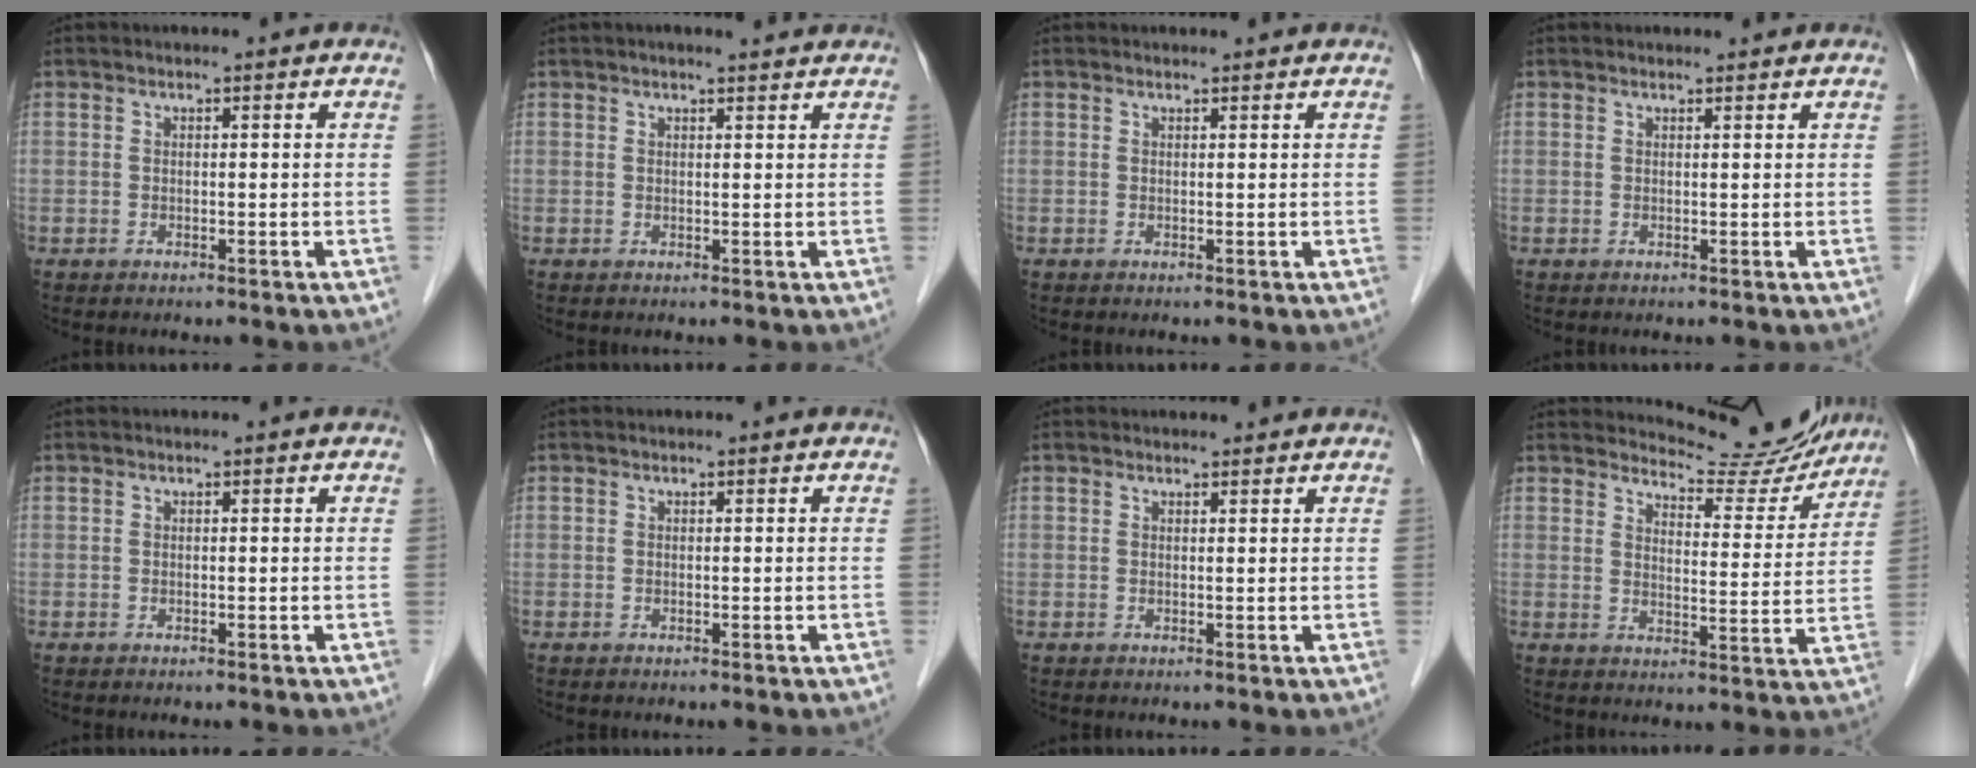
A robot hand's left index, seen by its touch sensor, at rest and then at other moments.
{"total": 1.0, "force": [-0.1, 0.2, 0.9], "torque": [-0.012, -0.002, -0.013]}
{"total": 1.5, "force": [-1.5, 0.0, -0.2], "torque": [-0.001, -0.014, -0.031]}
{"total": 1.2, "force": [-1.2, 0.1, -0.1], "torque": [-0.002, -0.013, -0.026]}
{"total": 0.0}
{"total": 0.0}
{"total": 1.0, "force": [-0.9, 0.2, -0.1], "torque": [-0.002, -0.013, -0.022]}
{"total": 8.6, "force": [8.4, 1.6, 0.7], "torque": [-0.001, -0.040, 0.091]}